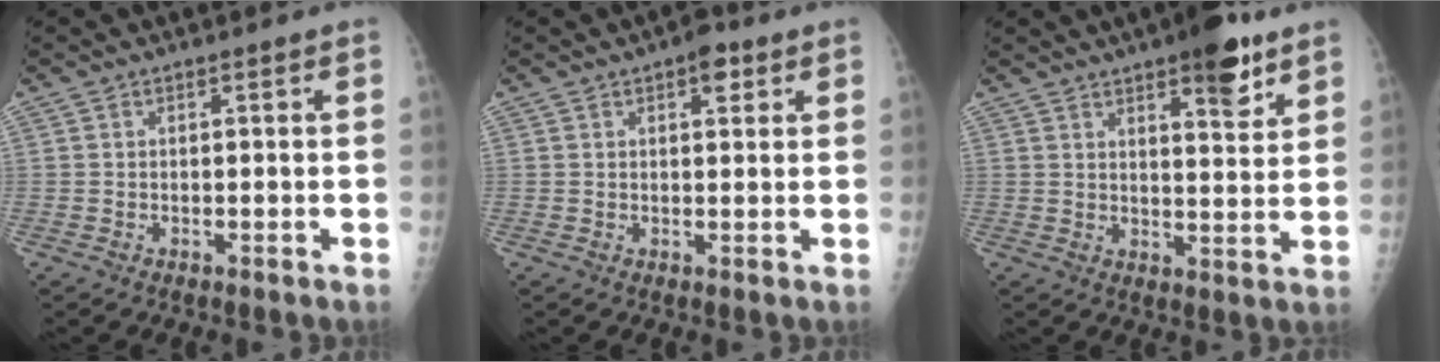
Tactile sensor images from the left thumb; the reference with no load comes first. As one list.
[{"total": 3.8, "force": [2.1, 1.9, 2.6], "torque": [-0.021, -0.004, 0.023]}, {"total": 9.6, "force": [6.0, 2.9, 7.0], "torque": [-0.078, -0.033, 0.083]}]